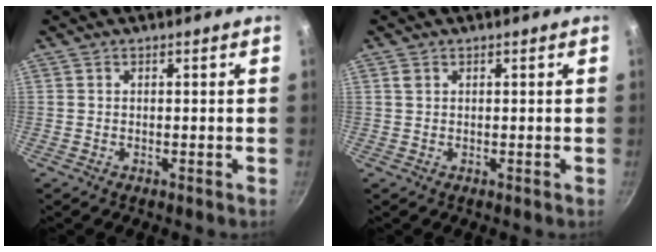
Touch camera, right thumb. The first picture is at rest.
{"total": 1.0, "force": [0.4, 0.8, 0.5], "torque": [-0.009, 0.000, 0.007]}